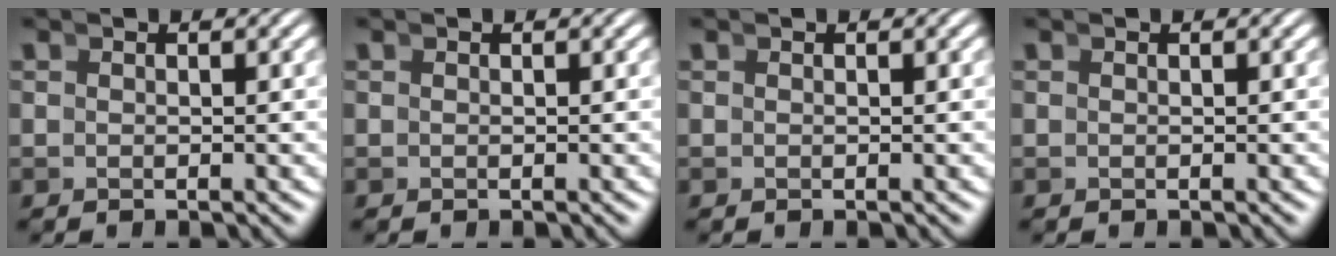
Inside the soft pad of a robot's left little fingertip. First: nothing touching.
{"total": 0.0}
{"total": 0.0}
{"total": 0.0}